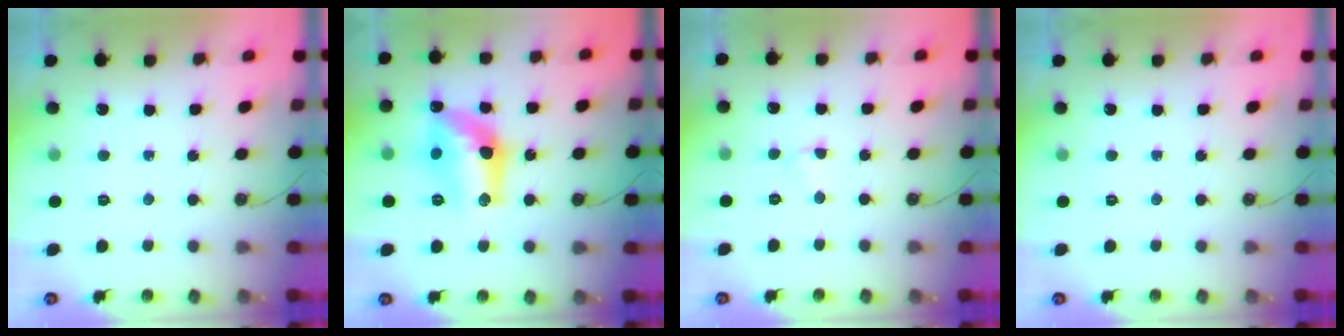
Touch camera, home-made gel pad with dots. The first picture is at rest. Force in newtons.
{"total": 12.9, "press": 12.9, "slide": 0.9}
{"total": 2.4, "press": 2.4, "slide": 0.5}
{"total": 0.0}